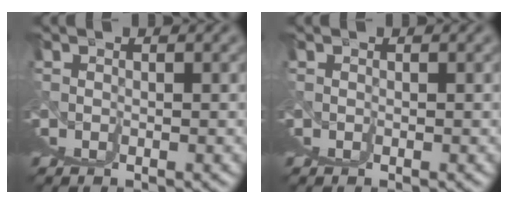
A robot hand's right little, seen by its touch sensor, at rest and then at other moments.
{"total": 0.0}